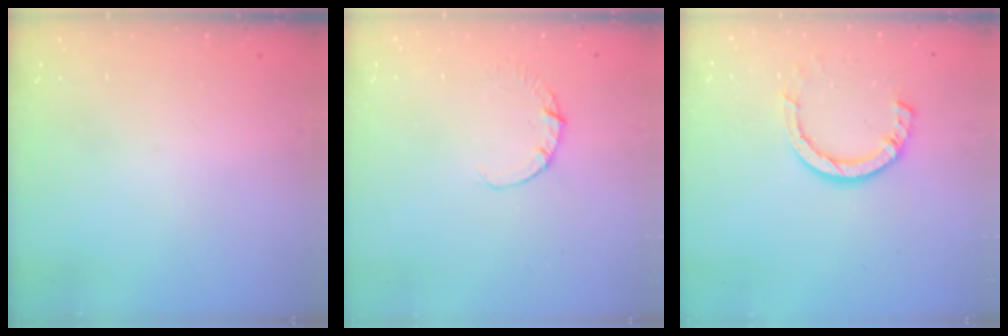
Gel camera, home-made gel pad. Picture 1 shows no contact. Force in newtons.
{"total": 1.9, "press": 1.9, "slide": 0.3}
{"total": 8.0, "press": 7.9, "slide": 0.9}